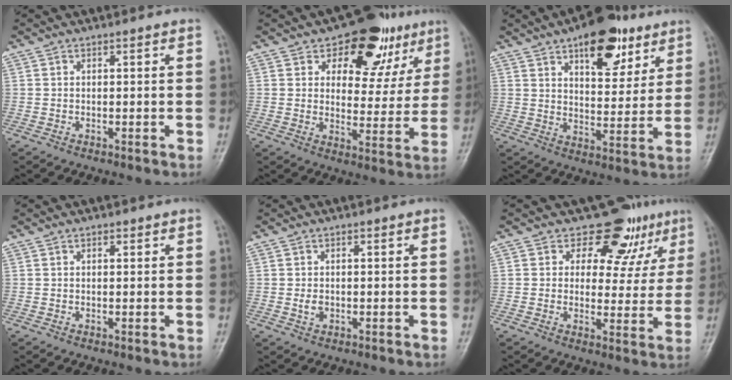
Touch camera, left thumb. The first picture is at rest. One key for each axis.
{"total": 15.2, "fx": 8.6, "fy": 9.0, "fz": 8.8, "tx": -0.047, "ty": -0.032, "tz": 0.120}
{"total": 15.3, "fx": 8.8, "fy": 7.3, "fz": 10.2, "tx": -0.099, "ty": -0.035, "tz": 0.129}
{"total": 0.7, "fx": 0.4, "fy": 0.4, "fz": 0.4, "tx": -0.003, "ty": -0.002, "tz": 0.005}
{"total": 1.6, "fx": -0.1, "fy": 1.2, "fz": 1.1, "tx": -0.017, "ty": -0.001, "tz": -0.001}
{"total": 10.0, "fx": 6.8, "fy": 6.5, "fz": 3.3, "tx": 0.004, "ty": -0.036, "tz": 0.078}